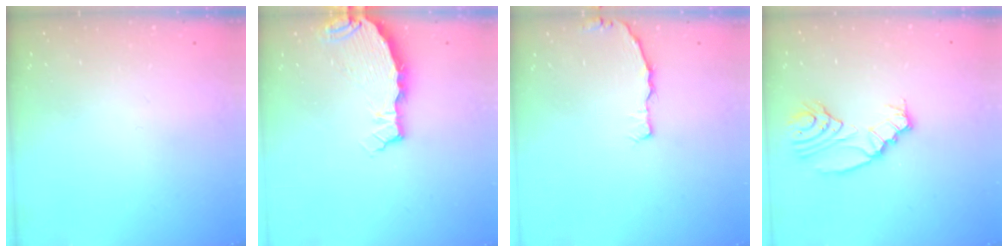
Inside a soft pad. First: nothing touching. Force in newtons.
{"total": 5.7, "press": 5.7, "slide": 0.4}
{"total": 2.9, "press": 2.9, "slide": 0.5}
{"total": 8.5, "press": 8.4, "slide": 0.6}